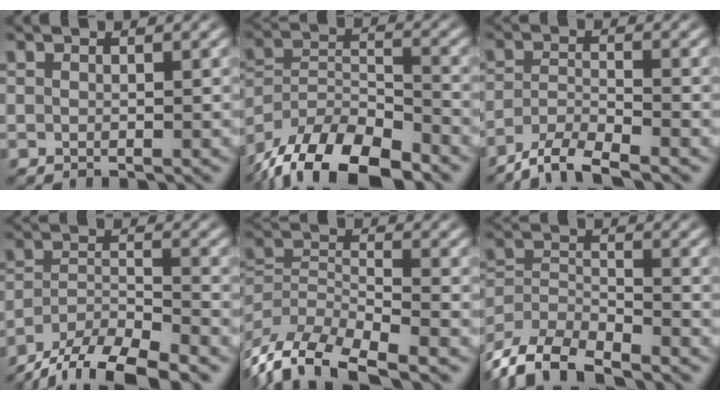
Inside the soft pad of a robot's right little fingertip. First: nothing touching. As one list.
[{"total": 10.2, "force": [-6.8, 5.1, 5.7], "torque": [-0.093, -0.031, -0.098]}, {"total": 5.4, "force": [-4.4, 2.0, 2.5], "torque": [-0.040, -0.013, -0.070]}, {"total": 8.4, "force": [-6.0, 3.9, 4.3], "torque": [-0.063, -0.018, -0.095]}, {"total": 10.0, "force": [-5.4, 5.9, 6.0], "torque": [-0.136, -0.046, -0.073]}, {"total": 8.9, "force": [-5.5, 5.6, 4.2], "torque": [-0.098, -0.038, -0.080]}]